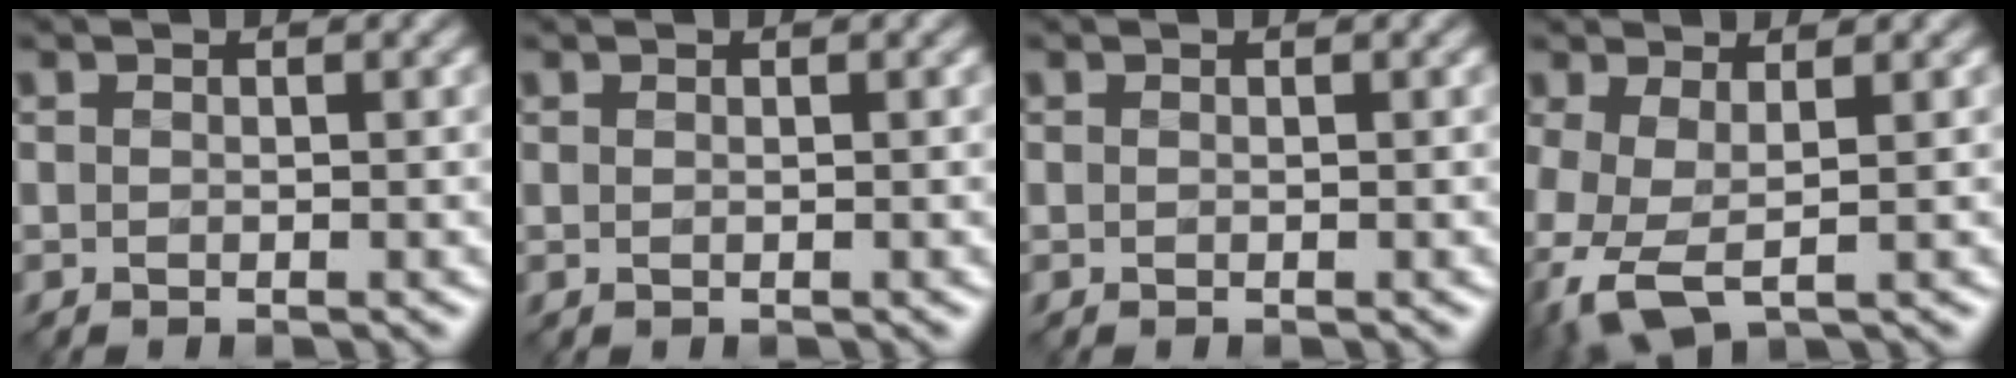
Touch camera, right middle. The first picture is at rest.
{"total": 0.0}
{"total": 0.0}
{"total": 4.8, "force": [-1.6, 2.1, 4.0], "torque": [-0.115, -0.008, -0.036]}